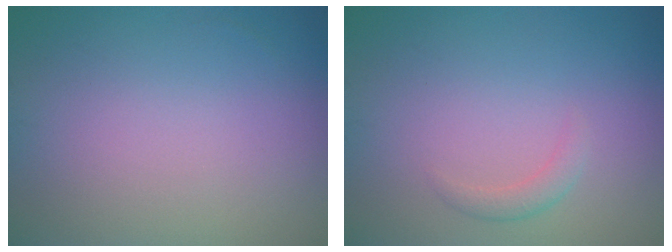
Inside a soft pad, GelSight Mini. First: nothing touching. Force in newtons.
{"total": 1.2, "press": 1.2, "slide": 0.1}